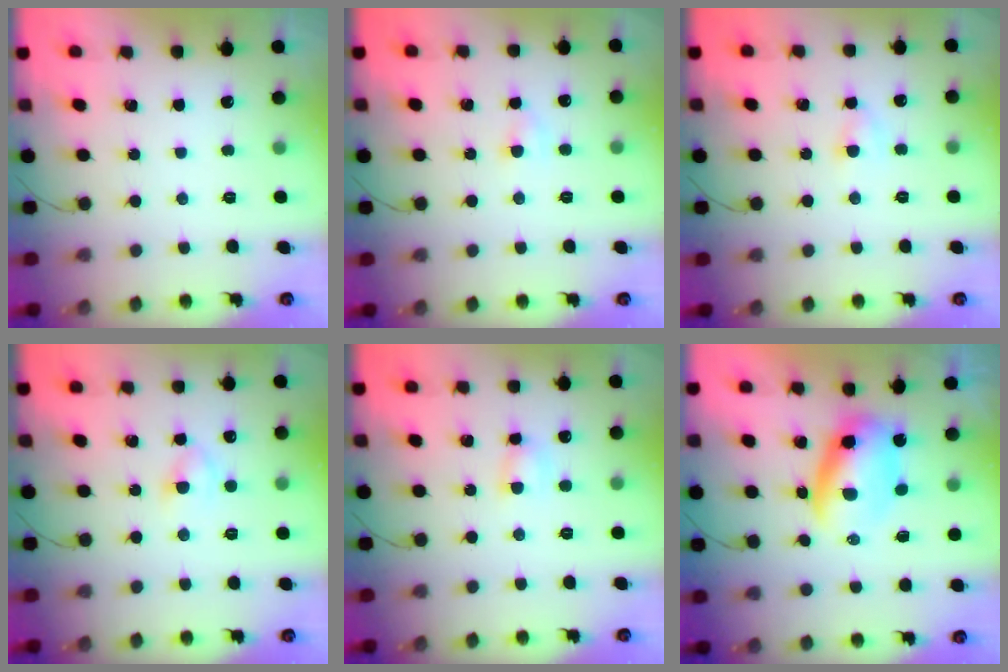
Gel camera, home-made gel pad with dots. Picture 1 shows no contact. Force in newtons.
{"total": 2.8, "press": 2.6, "slide": 1.0}
{"total": 3.7, "press": 3.5, "slide": 1.3}
{"total": 3.0, "press": 2.7, "slide": 1.2}
{"total": 4.1, "press": 4.0, "slide": 0.9}
{"total": 6.2, "press": 6.0, "slide": 1.6}